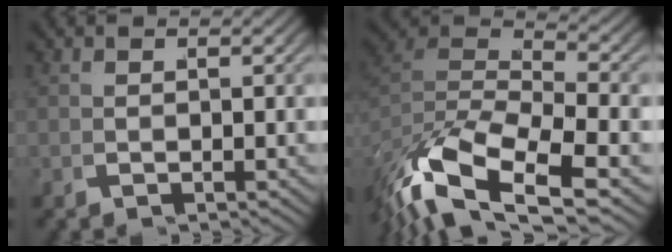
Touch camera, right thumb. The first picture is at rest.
{"total": 10.8, "force": [-1.3, 6.6, 8.5], "torque": [-0.201, -0.040, -0.001]}